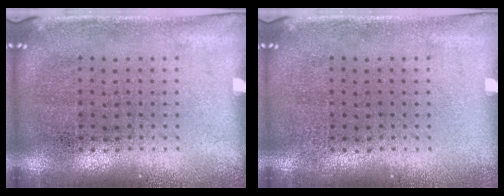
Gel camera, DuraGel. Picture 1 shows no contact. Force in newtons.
{"total": 0.0}